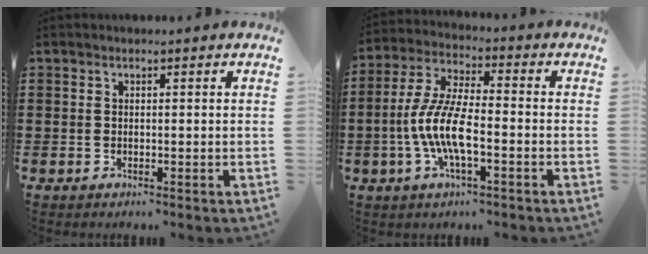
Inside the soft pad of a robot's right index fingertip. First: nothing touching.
{"total": 8.7, "force": [-2.7, 2.4, 7.9], "torque": [-0.190, -0.018, -0.059]}